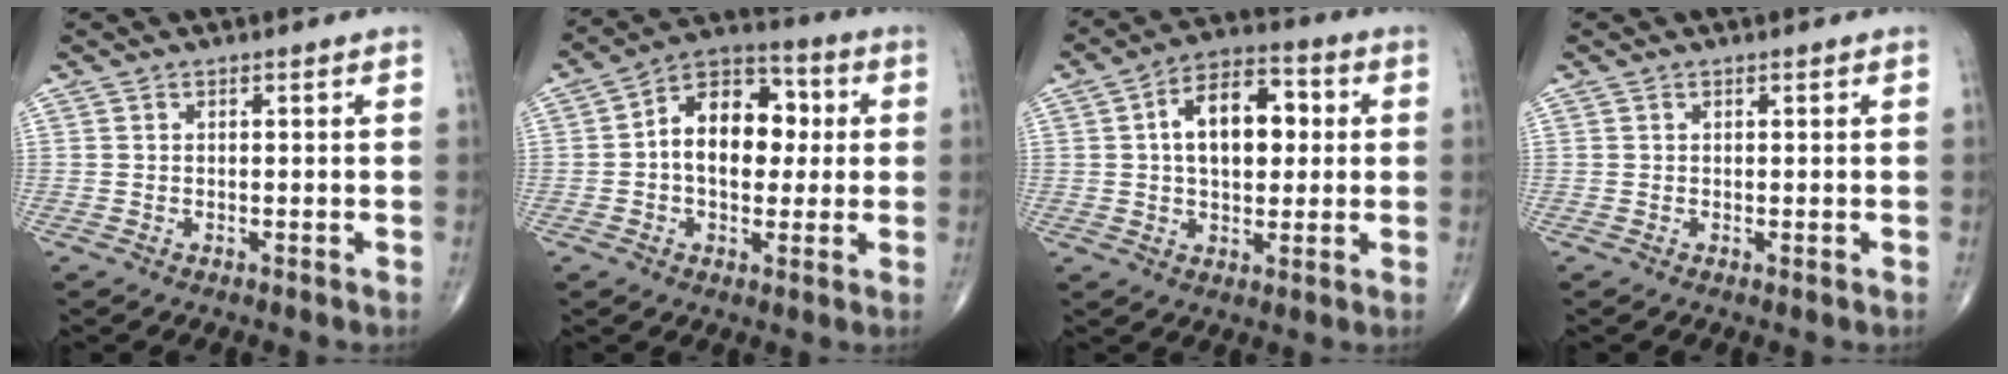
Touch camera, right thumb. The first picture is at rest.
{"total": 14.0, "force": [0.9, 9.2, 10.4], "torque": [-0.125, 0.031, 0.004]}
{"total": 13.1, "force": [1.9, 7.8, 10.3], "torque": [-0.139, 0.020, 0.023]}
{"total": 0.0}